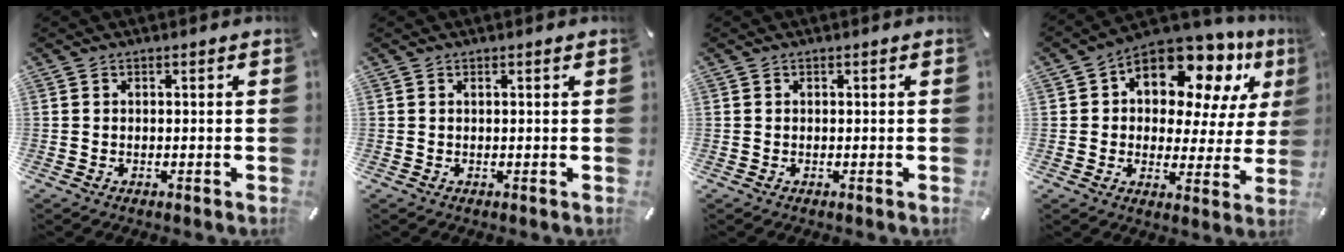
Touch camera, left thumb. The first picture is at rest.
{"total": 0.6, "force": [0.3, 0.1, 0.6], "torque": [-0.011, 0.001, 0.005]}
{"total": 0.0}
{"total": 13.6, "force": [9.1, 7.6, 6.6], "torque": [-0.109, -0.078, 0.161]}